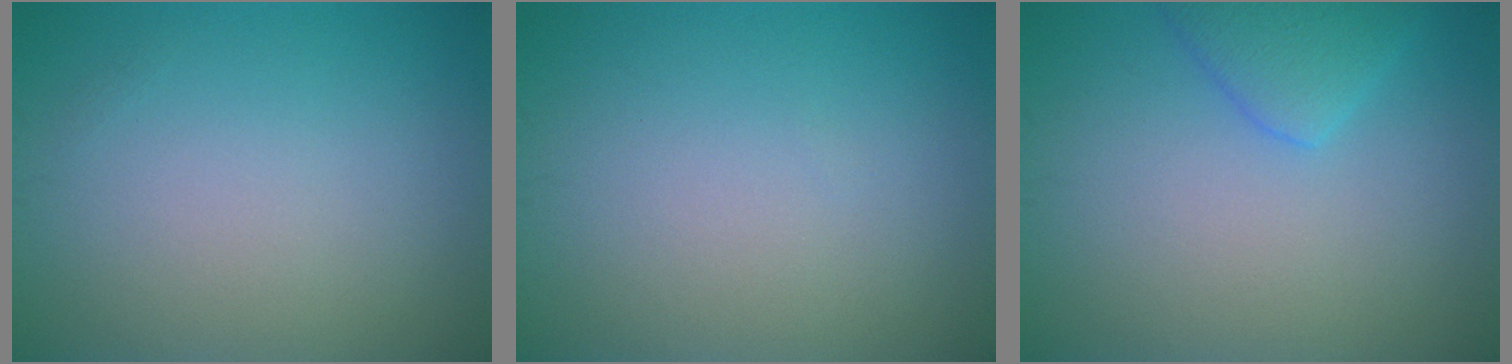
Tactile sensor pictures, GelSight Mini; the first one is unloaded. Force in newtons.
{"total": 0.0}
{"total": 2.7, "press": 2.7, "slide": 0.2}